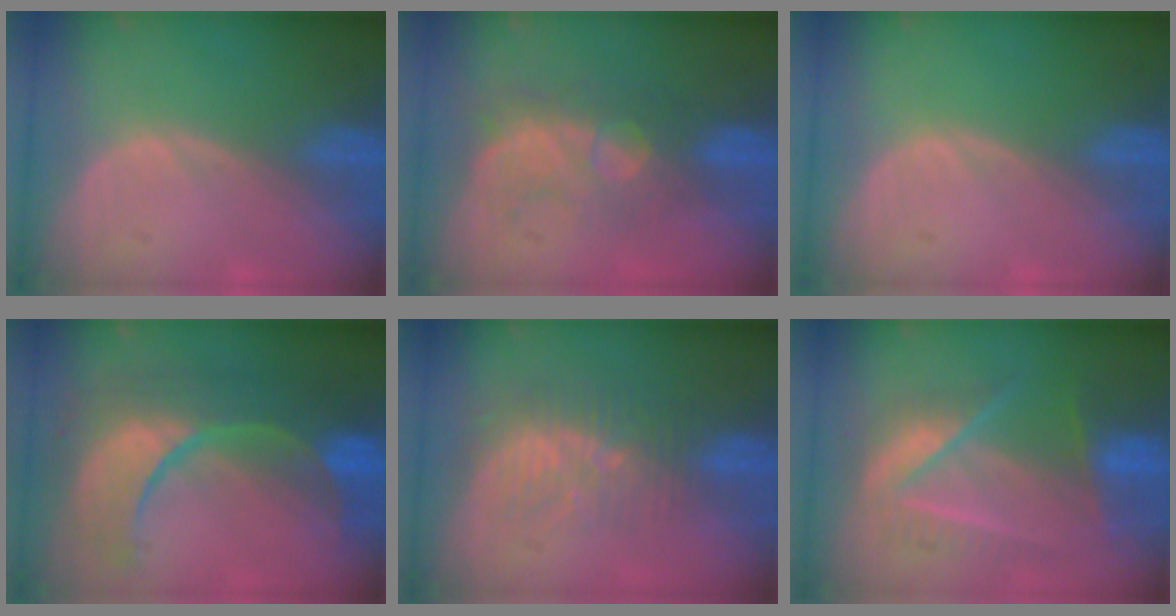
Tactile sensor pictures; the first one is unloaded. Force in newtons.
{"total": 8.7, "press": 7.6, "slide": 4.3}
{"total": 0.0}
{"total": 12.5, "press": 12.4, "slide": 1.4}
{"total": 8.9, "press": 7.5, "slide": 4.8}
{"total": 7.8, "press": 7.6, "slide": 1.8}